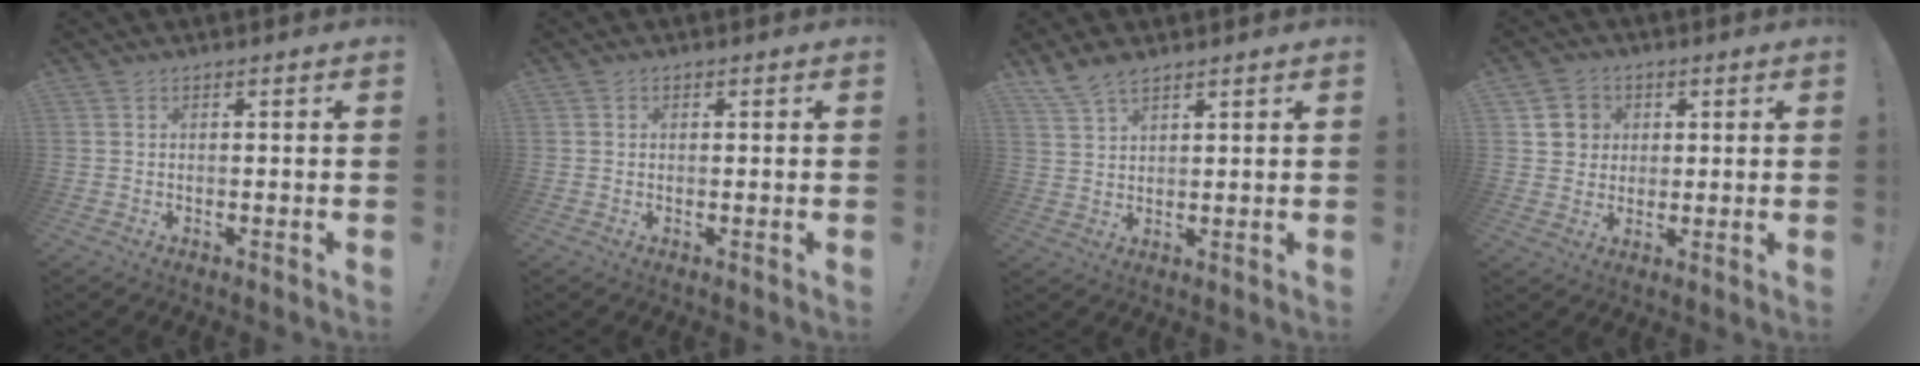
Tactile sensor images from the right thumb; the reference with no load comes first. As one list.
[{"total": 0.5, "force": [0.1, 0.5, 0.1], "torque": [0.004, -0.001, 0.001]}, {"total": 6.1, "force": [4.8, 2.4, 2.7], "torque": [-0.056, -0.022, 0.094]}, {"total": 6.3, "force": [1.5, 6.0, 1.2], "torque": [-0.014, -0.005, 0.030]}]